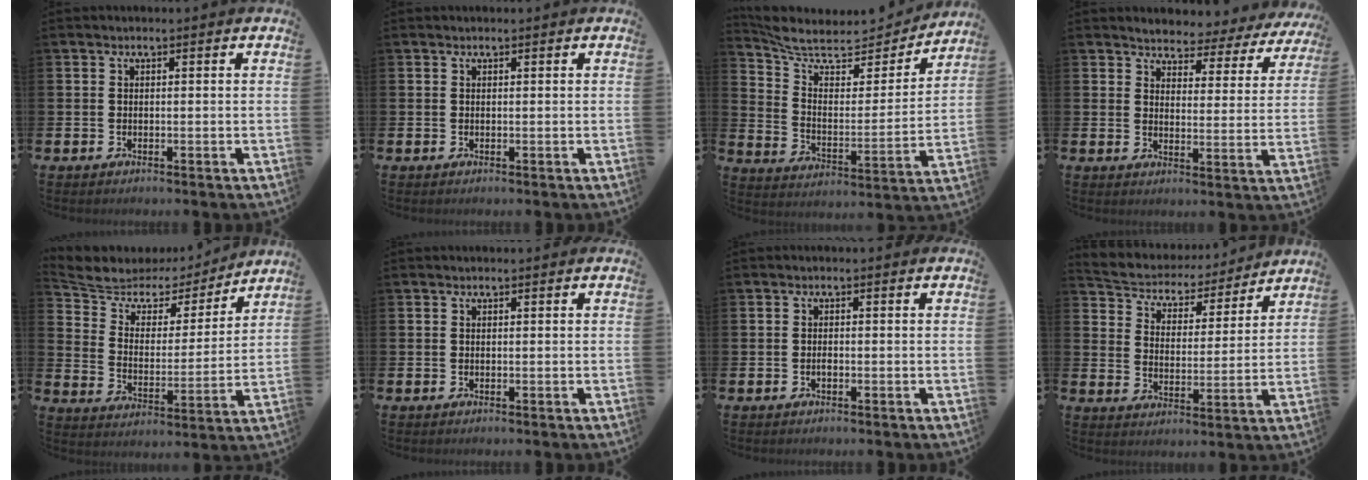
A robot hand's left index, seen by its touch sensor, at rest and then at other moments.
{"total": 0.0}
{"total": 7.6, "force": [6.5, 3.0, 2.4], "torque": [-0.085, -0.053, 0.108]}
{"total": 3.2, "force": [3.1, 0.8, 0.0], "torque": [-0.020, -0.032, 0.046]}
{"total": 6.3, "force": [5.4, 2.9, 1.3], "torque": [-0.060, -0.041, 0.088]}
{"total": 0.0}
{"total": 0.6, "force": [-0.3, 0.2, 0.4], "torque": [-0.002, -0.004, -0.007]}
{"total": 4.8, "force": [4.4, 1.8, 0.3], "torque": [-0.034, -0.040, 0.070]}